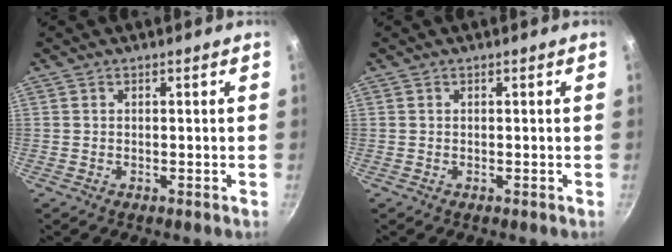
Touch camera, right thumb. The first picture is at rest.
{"total": 0.0}